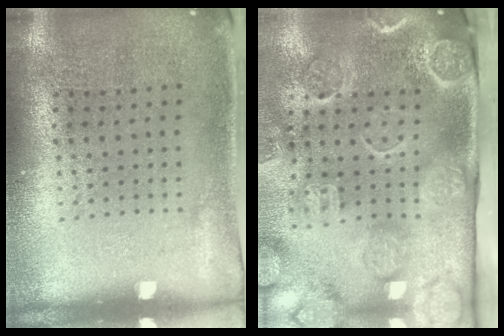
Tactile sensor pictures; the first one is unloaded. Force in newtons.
{"total": 4.5, "press": 3.5, "slide": 2.8}